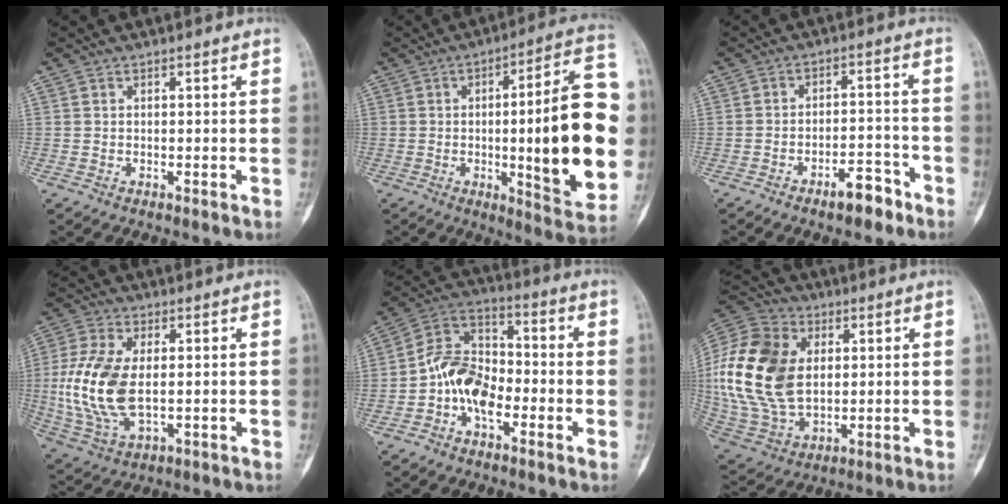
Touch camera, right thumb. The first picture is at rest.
{"total": 24.8, "force": [-1.5, 5.3, 24.2], "torque": [-0.304, 0.010, -0.021]}
{"total": 6.4, "force": [-4.4, 2.4, 3.9], "torque": [-0.054, 0.037, -0.065]}
{"total": 14.2, "force": [0.0, 7.6, 11.9], "torque": [-0.266, -0.005, 0.006]}
{"total": 11.0, "force": [-3.5, 7.0, 7.8], "torque": [-0.127, 0.042, -0.078]}
{"total": 21.7, "force": [2.8, 15.1, 15.4], "torque": [-0.310, -0.005, 0.059]}